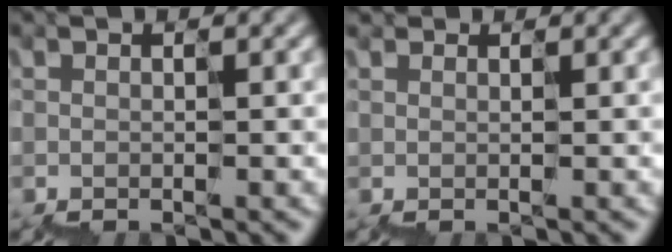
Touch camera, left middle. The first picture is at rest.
{"total": 1.0, "force": [0.9, 0.4, -0.1], "torque": [0.005, 0.010, 0.008]}